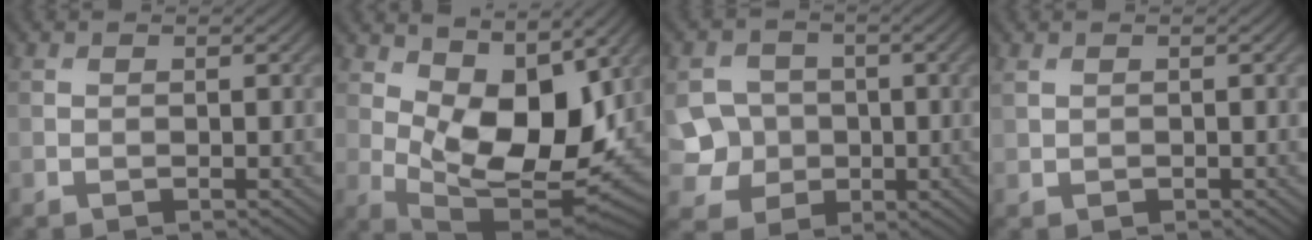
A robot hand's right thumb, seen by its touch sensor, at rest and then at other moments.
{"total": 12.5, "force": [3.8, 5.9, 10.4], "torque": [-0.189, -0.013, 0.075]}
{"total": 6.0, "force": [-0.7, 5.5, 2.3], "torque": [-0.060, -0.011, -0.029]}
{"total": 1.1, "force": [0.6, 0.8, 0.5], "torque": [-0.017, 0.000, 0.015]}